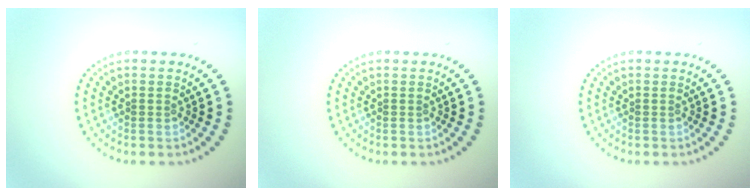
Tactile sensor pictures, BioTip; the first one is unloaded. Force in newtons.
{"total": 0.0}
{"total": 0.0}